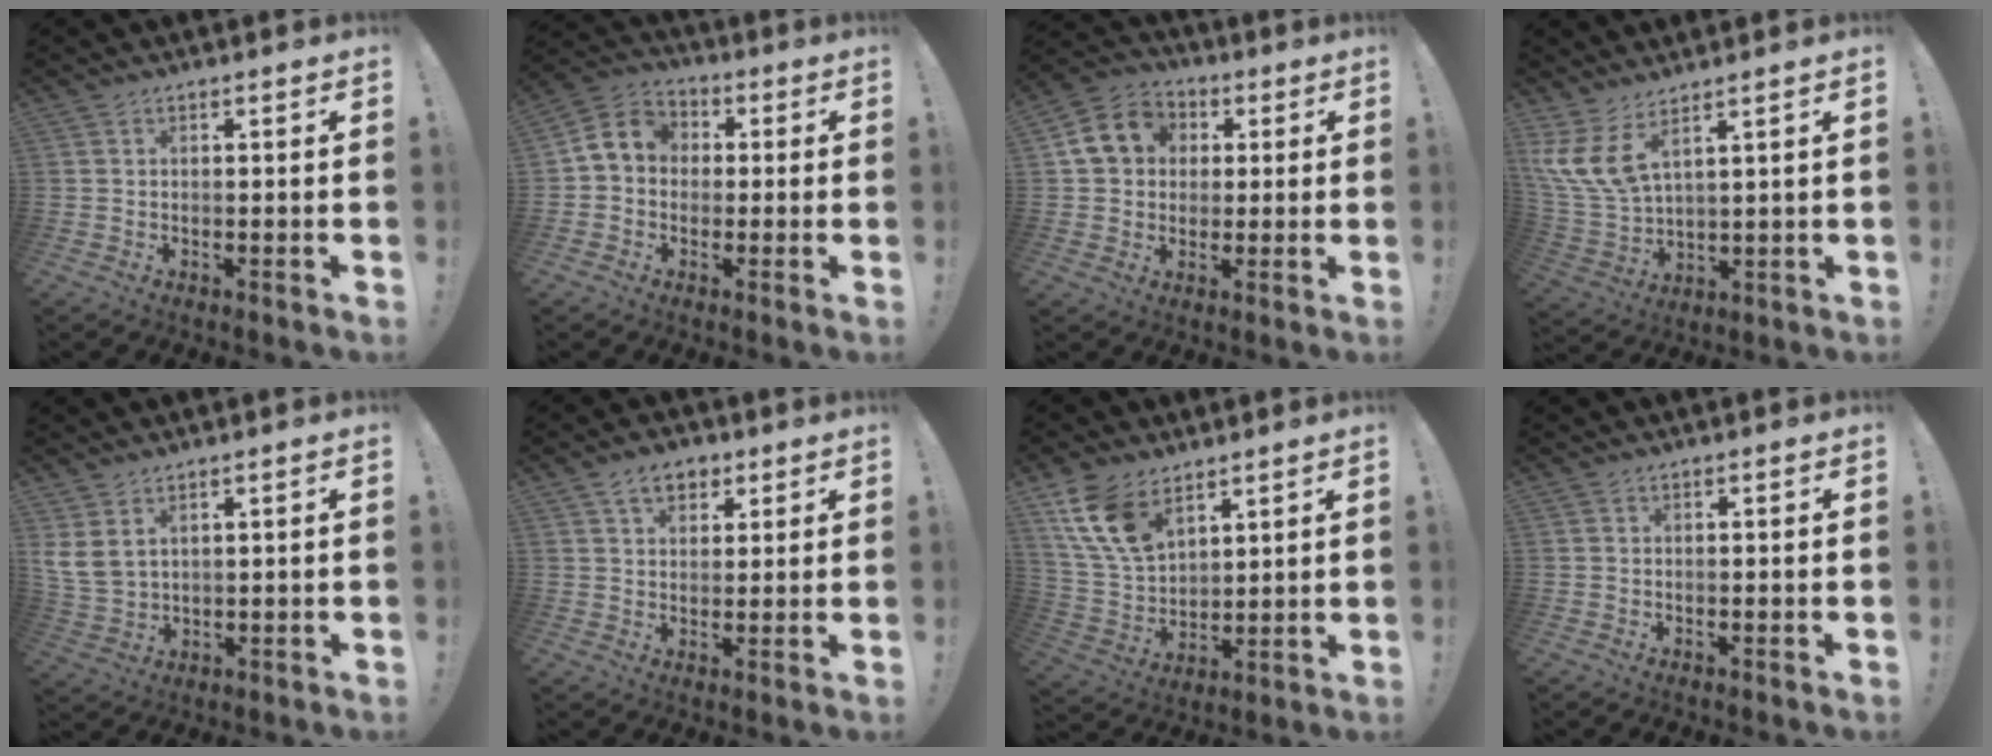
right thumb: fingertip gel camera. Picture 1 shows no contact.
{"total": 7.7, "force": [0.2, 6.8, 3.7], "torque": [-0.056, 0.019, 0.012]}
{"total": 11.7, "force": [2.7, 10.2, 5.1], "torque": [-0.071, 0.007, 0.059]}
{"total": 10.3, "force": [6.2, 4.0, 7.2], "torque": [-0.175, -0.036, 0.121]}
{"total": 6.4, "force": [3.6, 3.7, 3.8], "torque": [-0.089, -0.016, 0.072]}
{"total": 7.1, "force": [3.8, 4.8, 3.6], "torque": [-0.052, -0.005, 0.071]}
{"total": 13.8, "force": [8.4, 8.1, 7.4], "torque": [-0.165, -0.040, 0.164]}
{"total": 0.0}